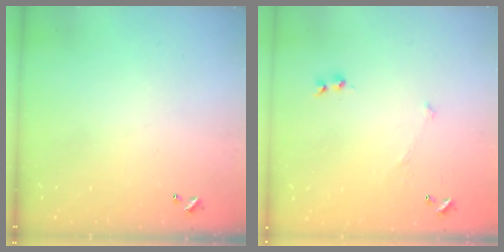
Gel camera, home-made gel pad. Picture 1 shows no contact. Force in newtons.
{"total": 4.8, "press": 4.7, "slide": 0.8}